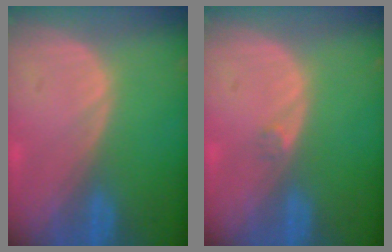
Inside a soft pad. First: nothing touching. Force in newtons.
{"total": 0.8, "press": 0.7, "slide": 0.4}